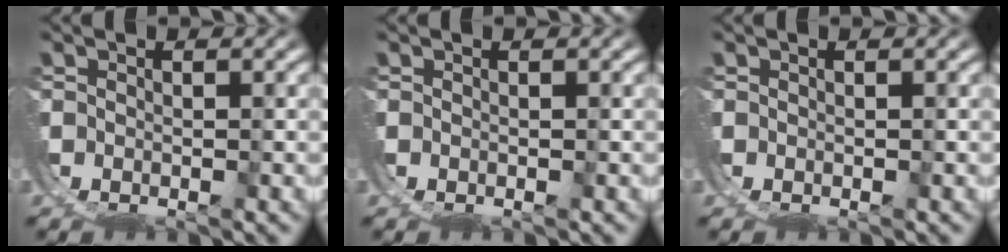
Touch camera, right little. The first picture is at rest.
{"total": 0.0}
{"total": 0.0}